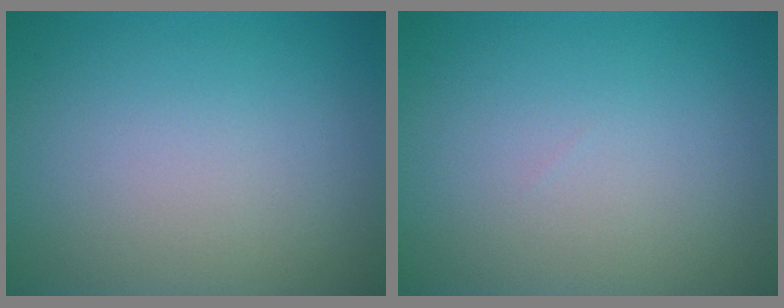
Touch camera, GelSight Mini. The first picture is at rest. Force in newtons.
{"total": 0.0}